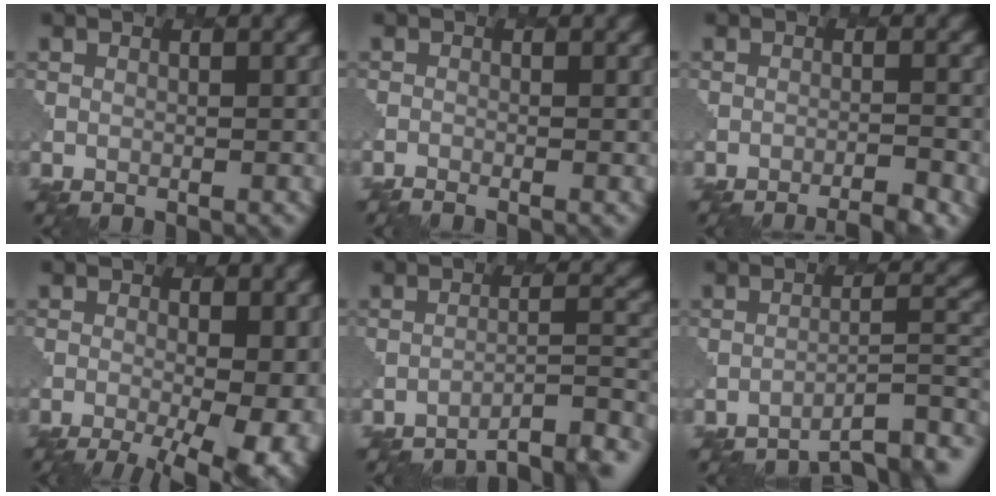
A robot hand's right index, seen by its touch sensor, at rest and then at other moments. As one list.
[{"total": 1.4, "force": [-1.2, 0.2, 0.6], "torque": [-0.006, -0.003, -0.026]}, {"total": 4.1, "force": [-3.4, 0.8, 2.0], "torque": [-0.021, 0.007, -0.050]}, {"total": 11.6, "force": [-3.7, 5.3, 9.6], "torque": [-0.109, -0.012, -0.042]}, {"total": 6.6, "force": [-6.0, 1.1, 2.6], "torque": [-0.024, 0.012, -0.084]}, {"total": 6.0, "force": [-5.0, 1.2, 3.2], "torque": [-0.036, 0.008, -0.070]}]